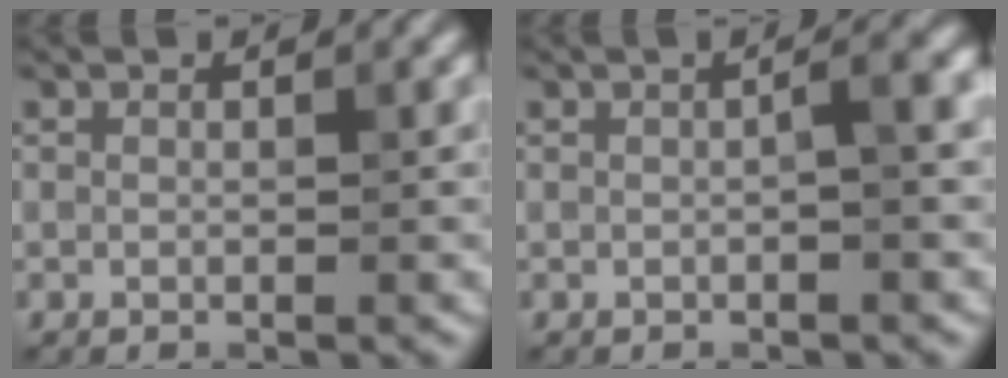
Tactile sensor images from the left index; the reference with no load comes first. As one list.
[{"total": 2.1, "force": [-0.1, 0.4, 2.0], "torque": [-0.031, 0.010, -0.003]}]